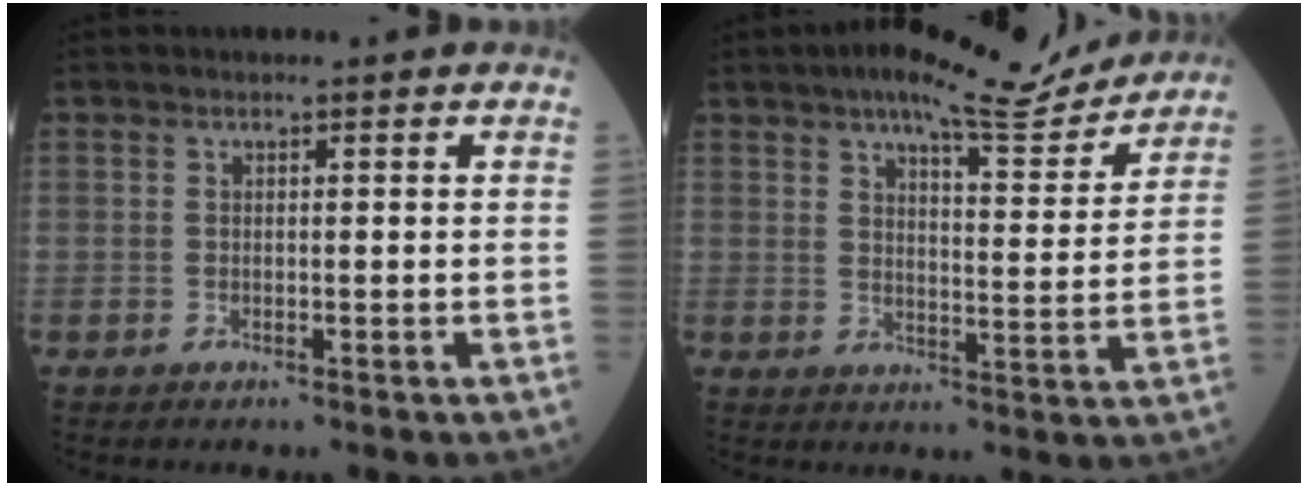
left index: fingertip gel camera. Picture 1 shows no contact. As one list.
[{"total": 11.8, "force": [10.5, 2.1, 5.0], "torque": [-0.071, -0.001, 0.138]}]